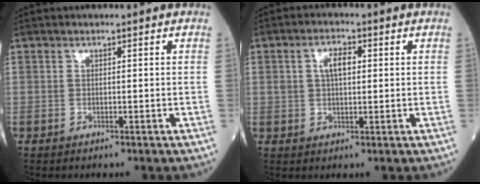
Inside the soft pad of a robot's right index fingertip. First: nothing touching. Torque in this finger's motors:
{"motor_torque": [-0.02, -0.09, 0.10, 0.02]}